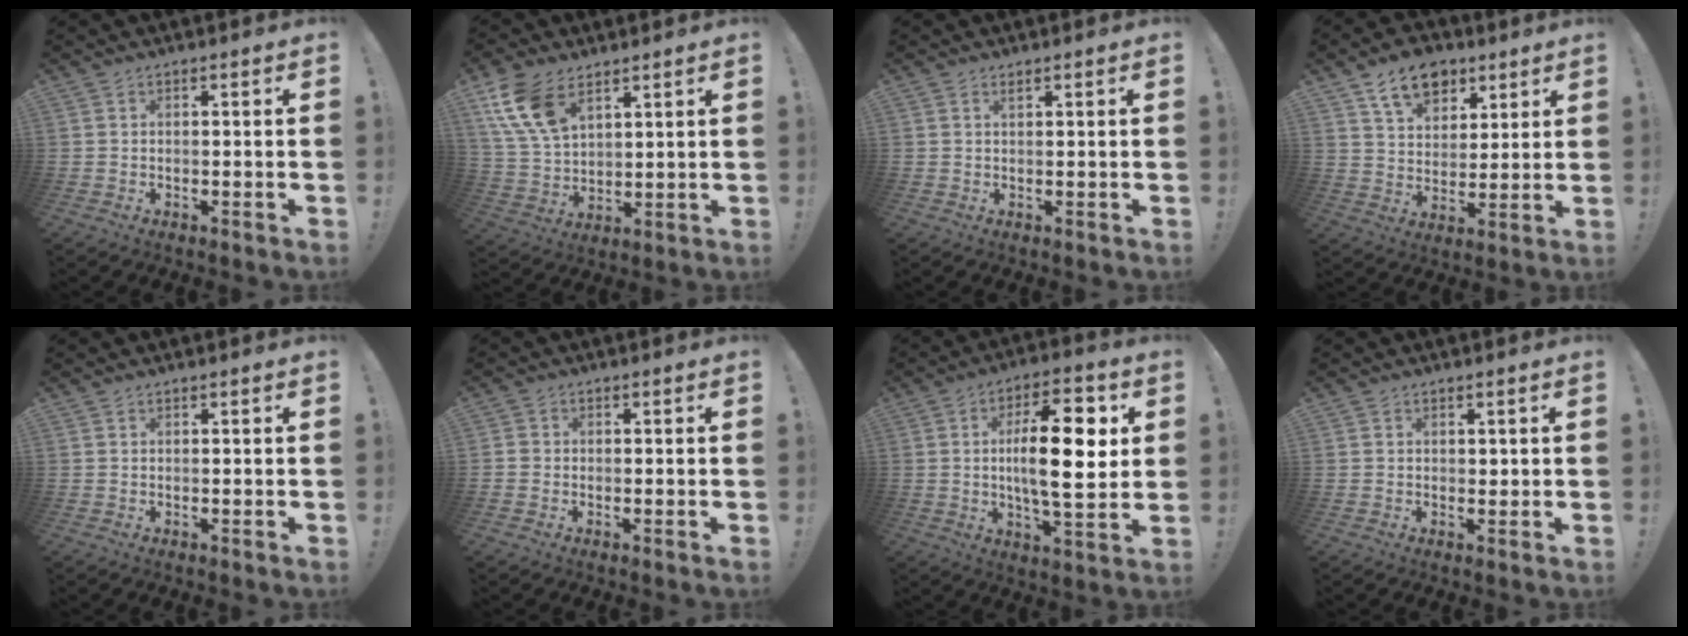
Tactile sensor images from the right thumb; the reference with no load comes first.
{"total": 13.4, "force": [7.6, 7.7, 7.9], "torque": [-0.172, -0.027, 0.149]}
{"total": 1.0, "force": [0.8, 0.2, 0.5], "torque": [0.004, -0.006, 0.011]}
{"total": 12.8, "force": [7.6, 8.5, 5.9], "torque": [-0.080, -0.039, 0.142]}
{"total": 0.0}
{"total": 1.6, "force": [-0.6, 1.5, 0.5], "torque": [-0.015, 0.008, -0.009]}
{"total": 18.2, "force": [2.4, 6.7, 16.7], "torque": [-0.269, 0.002, 0.027]}
{"total": 0.9, "force": [0.3, 0.8, 0.3], "torque": [0.006, -0.004, 0.004]}